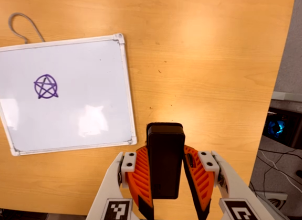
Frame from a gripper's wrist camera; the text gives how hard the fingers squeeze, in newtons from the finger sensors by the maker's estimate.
{"total": 6.8, "left": 5.4, "right": 8.2}